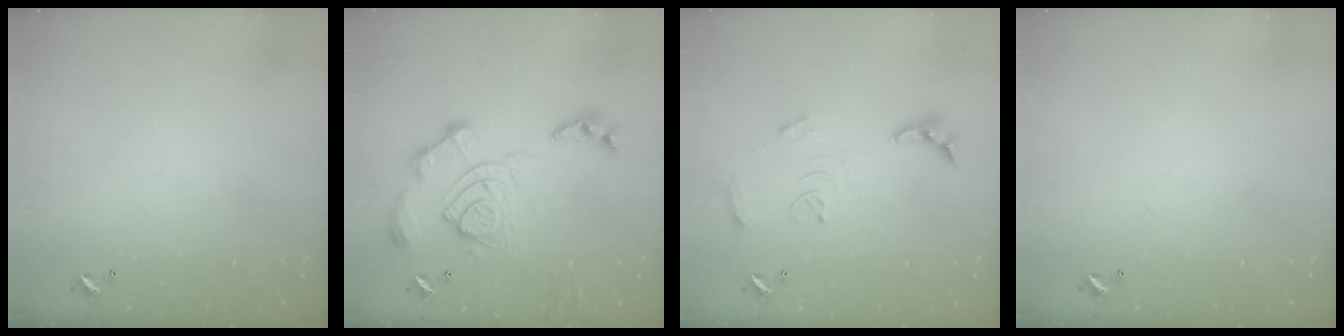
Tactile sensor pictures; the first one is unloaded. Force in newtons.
{"total": 17.1, "press": 17.0, "slide": 1.6}
{"total": 10.6, "press": 10.6, "slide": 0.8}
{"total": 0.0}